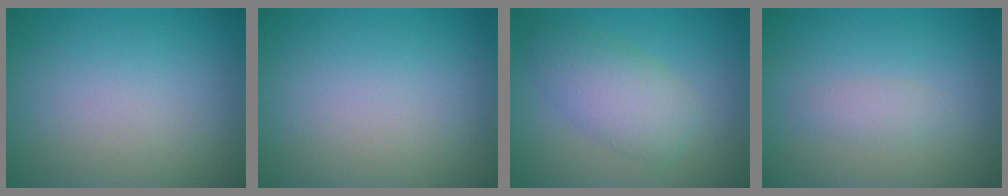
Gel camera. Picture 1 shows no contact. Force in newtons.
{"total": 0.0}
{"total": 4.3, "press": 4.3, "slide": 0.2}
{"total": 1.1, "press": 1.1, "slide": 0.1}